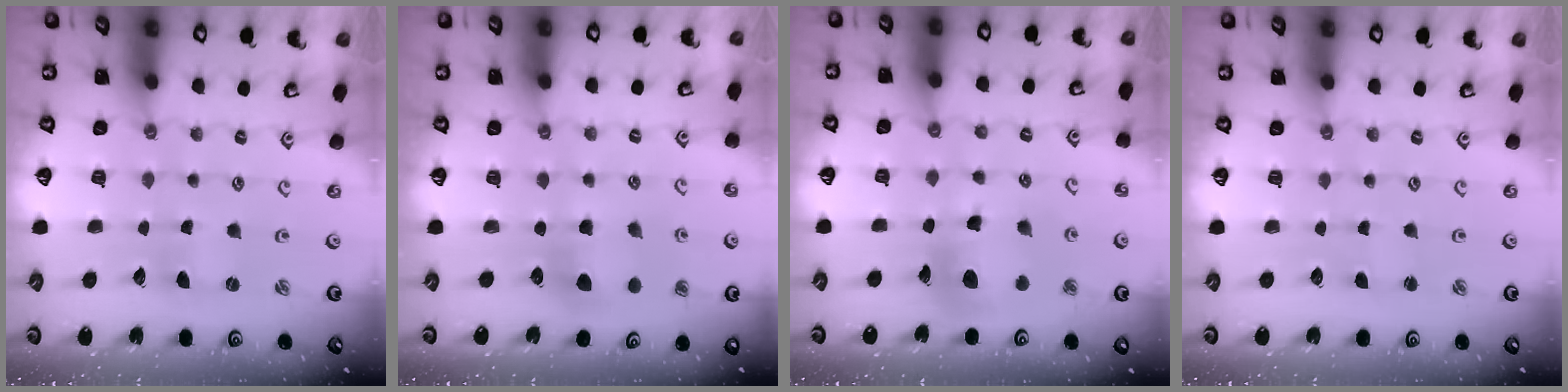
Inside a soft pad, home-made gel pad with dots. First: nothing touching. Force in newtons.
{"total": 5.6, "press": 5.6, "slide": 0.0}
{"total": 11.6, "press": 11.5, "slide": 1.2}
{"total": 0.6, "press": 0.6, "slide": 0.0}